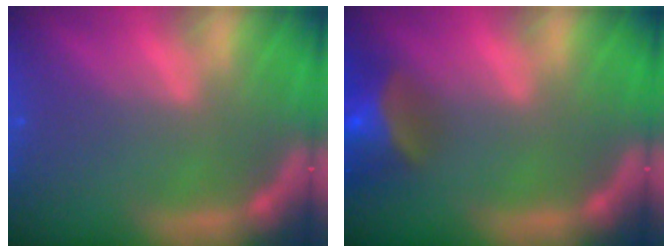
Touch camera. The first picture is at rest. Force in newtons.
{"total": 5.9}